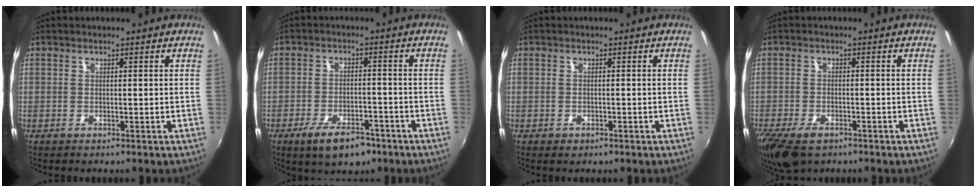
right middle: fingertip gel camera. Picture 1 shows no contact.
{"total": 8.9, "force": [-5.8, 3.9, 5.6], "torque": [-0.121, -0.009, -0.090]}
{"total": 1.4, "force": [-0.8, 0.9, 0.6], "torque": [-0.013, -0.003, -0.011]}
{"total": 10.0, "force": [-6.7, 4.7, 5.8], "torque": [-0.147, -0.038, -0.120]}